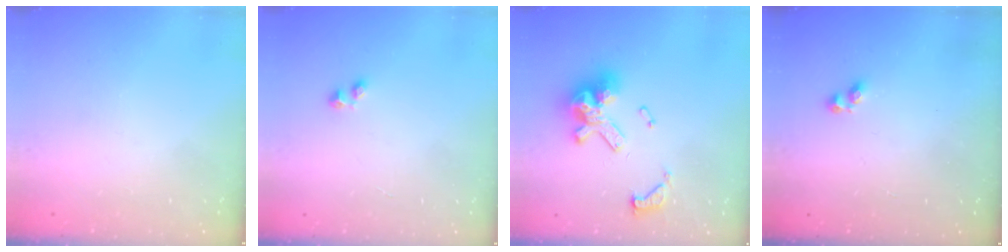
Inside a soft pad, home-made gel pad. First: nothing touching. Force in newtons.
{"total": 2.4, "press": 2.4, "slide": 0.4}
{"total": 14.3, "press": 14.2, "slide": 1.7}
{"total": 1.9, "press": 1.9, "slide": 0.3}